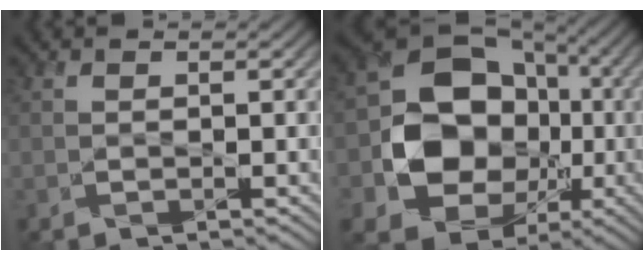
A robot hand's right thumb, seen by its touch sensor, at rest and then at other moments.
{"total": 13.7, "force": [-2.1, 11.6, 7.0], "torque": [-0.127, -0.024, -0.040]}